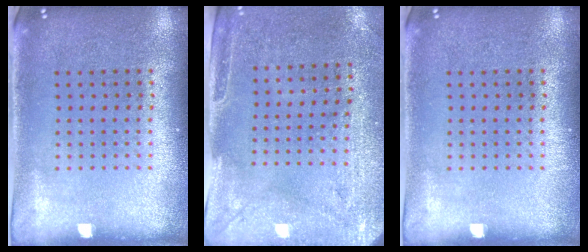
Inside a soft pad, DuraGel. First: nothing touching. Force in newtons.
{"total": 3.0, "press": 2.3, "slide": 1.8}
{"total": 0.0}